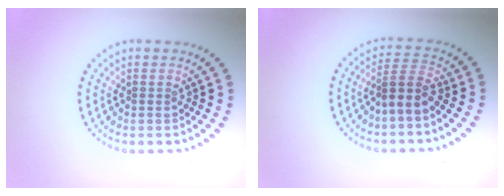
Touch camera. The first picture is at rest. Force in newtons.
{"total": 2.8, "press": 2.2, "slide": 1.7}